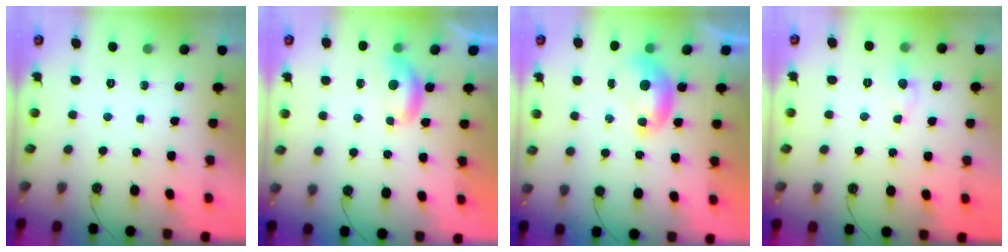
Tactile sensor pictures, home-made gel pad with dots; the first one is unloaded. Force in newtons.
{"total": 2.1, "press": 2.0, "slide": 0.4}
{"total": 0.0}
{"total": 0.7, "press": 0.5, "slide": 0.6}